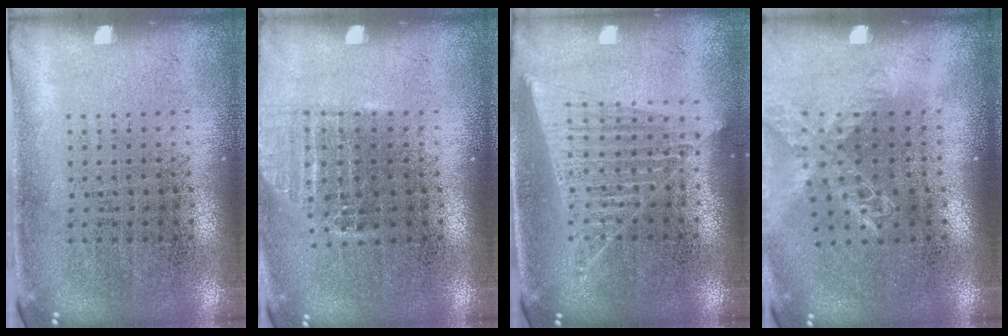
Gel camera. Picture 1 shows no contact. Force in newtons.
{"total": 1.0, "press": 0.9, "slide": 0.5}
{"total": 1.5, "press": 1.4, "slide": 0.6}
{"total": 1.4, "press": 1.3, "slide": 0.4}